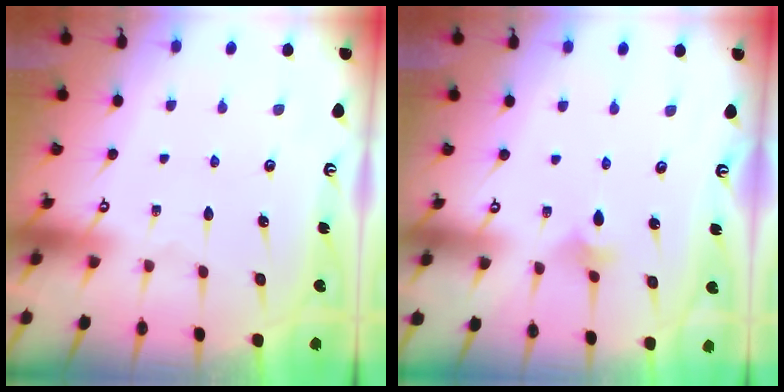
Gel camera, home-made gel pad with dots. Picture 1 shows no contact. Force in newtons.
{"total": 2.4, "press": 2.3, "slide": 0.5}